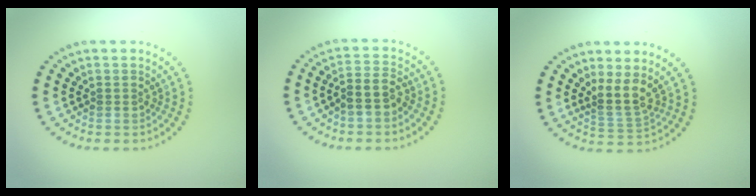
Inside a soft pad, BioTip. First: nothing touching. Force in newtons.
{"total": 2.5, "press": 2.2, "slide": 1.1}
{"total": 2.9, "press": 2.0, "slide": 2.0}